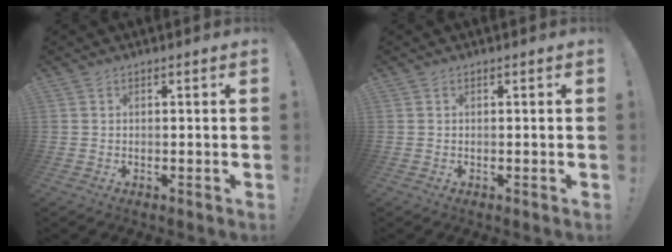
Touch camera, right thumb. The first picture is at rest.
{"total": 0.0}